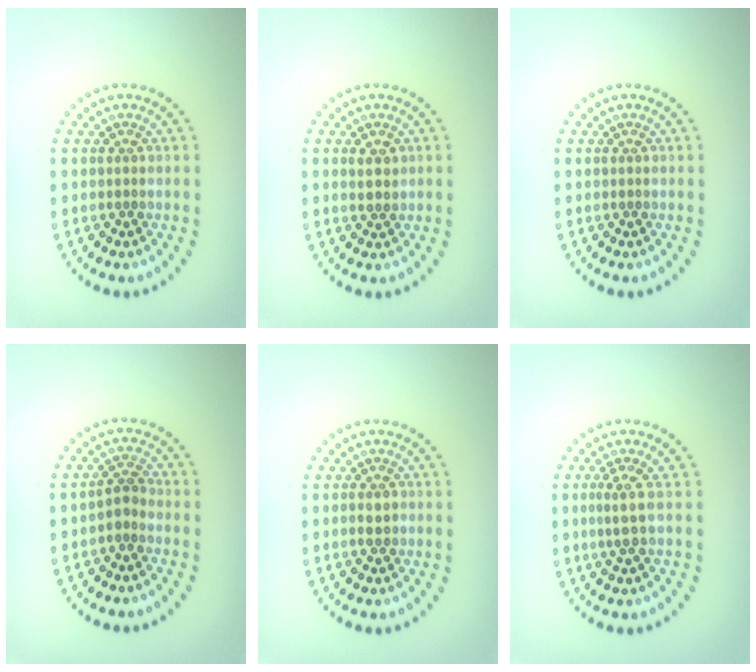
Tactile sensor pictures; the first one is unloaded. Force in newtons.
{"total": 1.5, "press": 1.4, "slide": 0.6}
{"total": 0.0}
{"total": 1.6, "press": 1.3, "slide": 1.0}
{"total": 1.1, "press": 1.0, "slide": 0.2}
{"total": 2.0, "press": 1.3, "slide": 1.5}